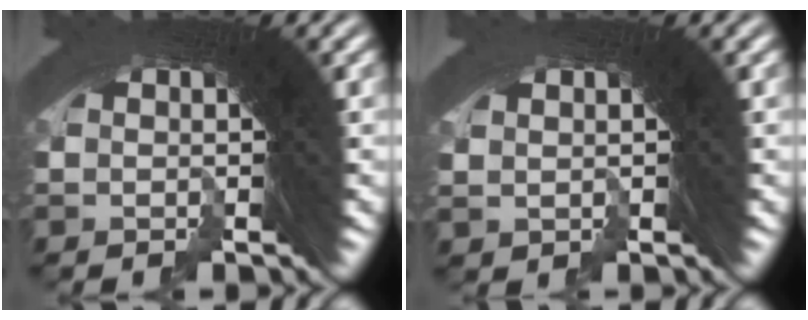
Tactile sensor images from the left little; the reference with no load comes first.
{"total": 1.2, "force": [0.0, 1.2, 0.3], "torque": [-0.017, -0.002, 0.005]}